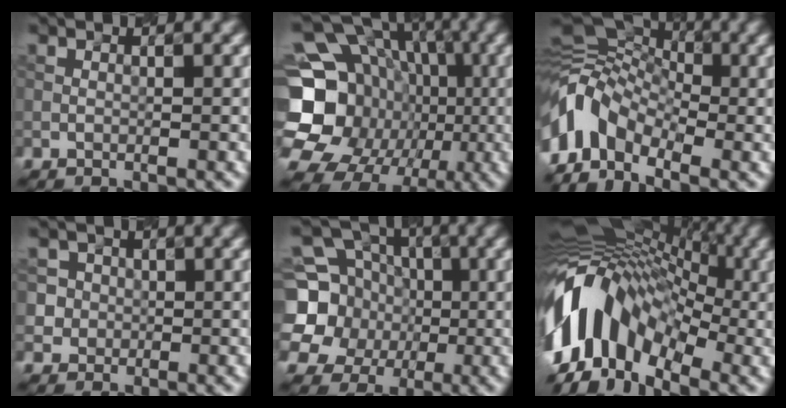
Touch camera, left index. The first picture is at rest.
{"total": 21.8, "force": [-3.3, 19.8, 8.6], "torque": [-0.178, 0.007, -0.086]}
{"total": 7.7, "force": [-3.0, 5.1, 4.9], "torque": [-0.090, 0.012, -0.078]}
{"total": 3.6, "force": [0.7, 3.5, 0.9], "torque": [-0.006, 0.015, 0.010]}
{"total": 11.2, "force": [0.4, 10.4, 4.4], "torque": [-0.115, 0.021, -0.022]}
{"total": 13.9, "force": [-1.8, 9.0, 10.4], "torque": [-0.197, 0.028, -0.042]}